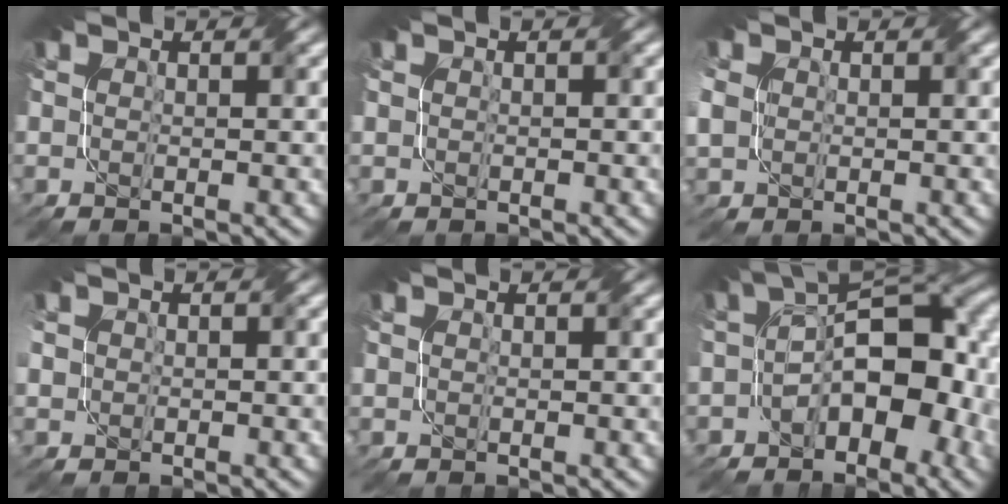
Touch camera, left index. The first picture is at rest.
{"total": 0.0}
{"total": 3.0, "force": [0.3, 2.5, 1.6], "torque": [-0.045, 0.004, 0.012]}
{"total": 1.7, "force": [-0.2, 1.5, 0.8], "torque": [0.003, -0.001, -0.003]}
{"total": 0.0}
{"total": 11.0, "force": [-3.0, 6.3, 8.5], "torque": [-0.099, 0.008, -0.055]}